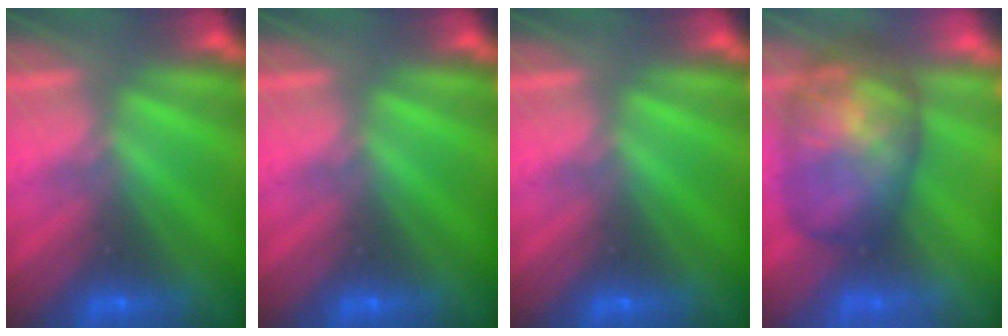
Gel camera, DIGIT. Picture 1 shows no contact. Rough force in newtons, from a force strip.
{"total": 0.0}
{"total": 0.0}
{"total": 7.5}